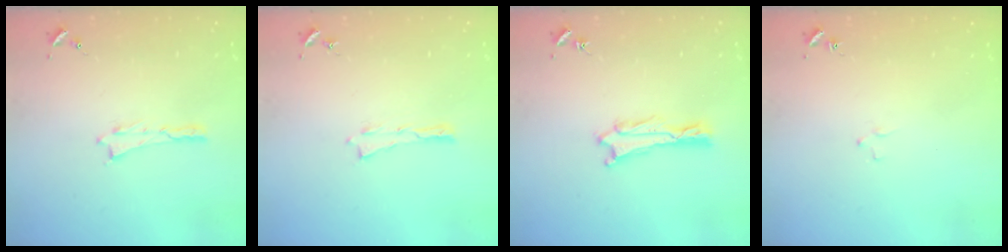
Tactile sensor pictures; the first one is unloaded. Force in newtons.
{"total": 0.0}
{"total": 1.0, "press": 1.0, "slide": 0.1}
{"total": 1.2, "press": 1.2, "slide": 0.2}